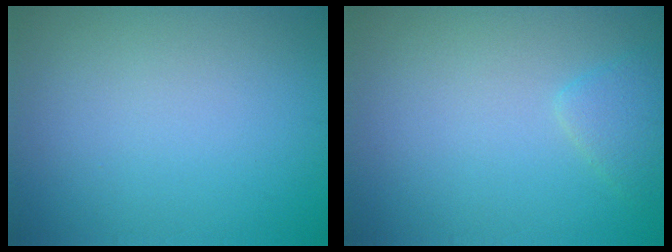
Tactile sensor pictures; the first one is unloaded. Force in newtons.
{"total": 1.7, "press": 1.7, "slide": 0.2}